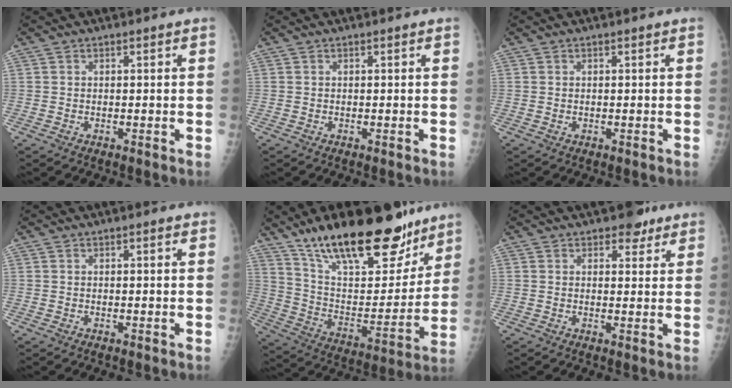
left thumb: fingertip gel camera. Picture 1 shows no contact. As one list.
[{"total": 0.0}, {"total": 0.7, "force": [0.3, 0.5, 0.4], "torque": [-0.005, -0.001, 0.005]}, {"total": 0.7, "force": [0.5, 0.2, 0.5], "torque": [-0.008, -0.001, 0.005]}, {"total": 28.7, "force": [20.2, 10.6, 17.4], "torque": [-0.237, -0.072, 0.328]}, {"total": 4.1, "force": [2.9, 2.3, 1.7], "torque": [0.005, -0.014, 0.038]}]